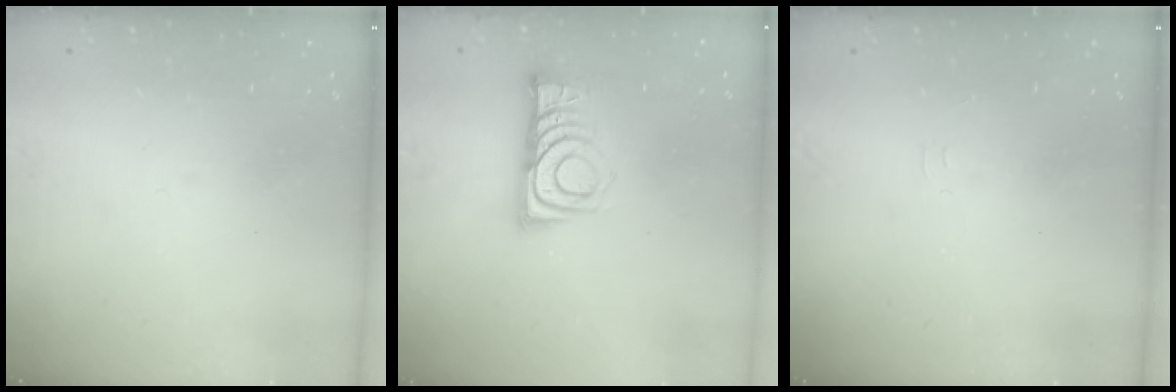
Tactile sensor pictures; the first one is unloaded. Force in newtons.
{"total": 9.5, "press": 9.5, "slide": 0.3}
{"total": 3.4, "press": 3.3, "slide": 0.4}